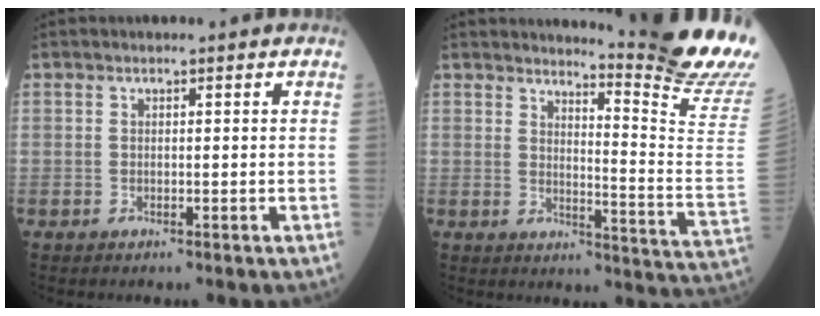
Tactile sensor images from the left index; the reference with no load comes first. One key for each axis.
{"total": 15.0, "fx": 13.7, "fy": -3.9, "fz": 4.9, "tx": -0.075, "ty": -0.146, "tz": 0.156}